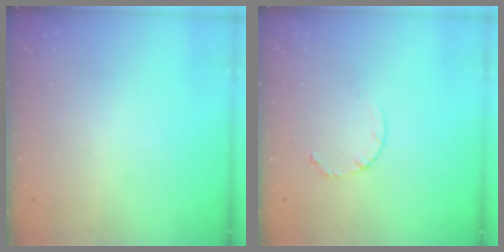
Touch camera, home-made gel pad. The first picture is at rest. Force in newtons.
{"total": 3.7, "press": 3.7, "slide": 0.5}